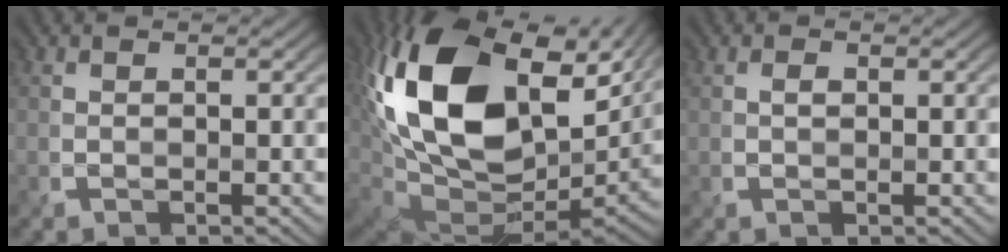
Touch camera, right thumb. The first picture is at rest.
{"total": 21.5, "force": [6.8, 13.8, 15.1], "torque": [-0.338, -0.001, 0.146]}
{"total": 0.8, "force": [0.1, 0.6, 0.5], "torque": [-0.014, -0.003, 0.004]}